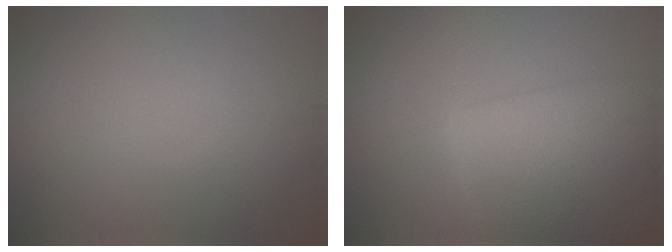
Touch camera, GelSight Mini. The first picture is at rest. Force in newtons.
{"total": 7.9, "press": 7.9, "slide": 0.3}